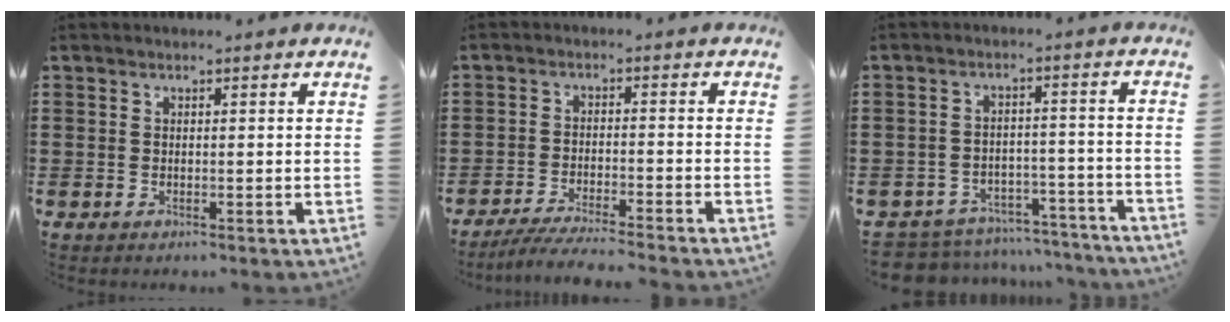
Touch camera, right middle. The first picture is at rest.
{"total": 4.3, "force": [-4.0, -0.2, 1.5], "torque": [-0.031, -0.009, -0.080]}
{"total": 6.0, "force": [-5.9, 0.9, 0.4], "torque": [-0.010, 0.016, -0.119]}